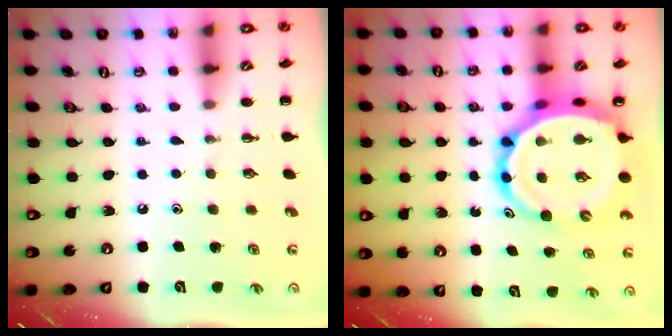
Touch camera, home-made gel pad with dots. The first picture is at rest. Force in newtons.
{"total": 16.2, "press": 15.5, "slide": 4.5}